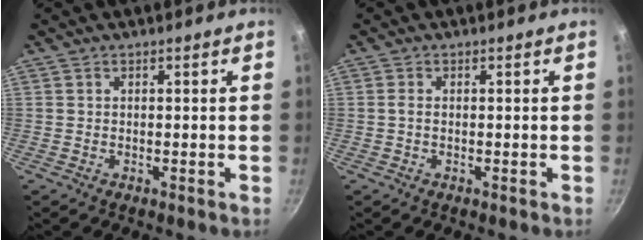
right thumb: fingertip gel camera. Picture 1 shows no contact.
{"total": 1.0, "force": [-0.1, 0.5, 0.8], "torque": [-0.019, 0.002, -0.003]}